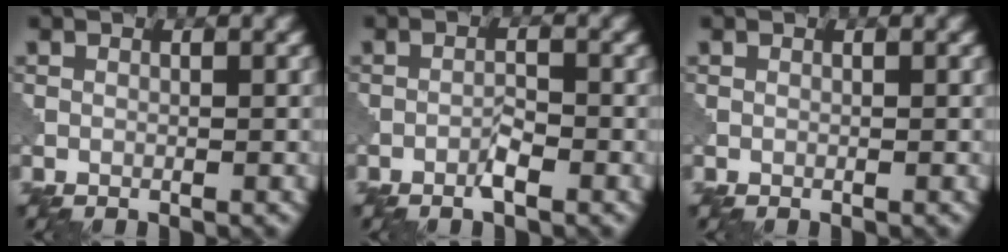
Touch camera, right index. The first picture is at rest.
{"total": 1.5, "force": [-1.0, 0.2, 1.1], "torque": [-0.021, 0.003, -0.021]}
{"total": 0.0}